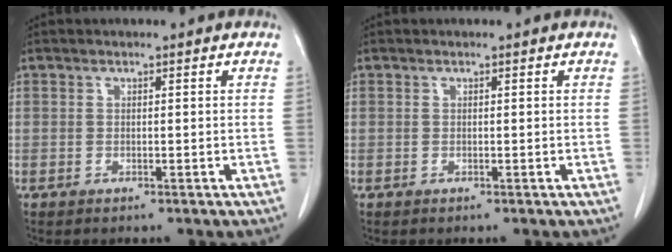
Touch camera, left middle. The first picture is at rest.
{"total": 0.0}